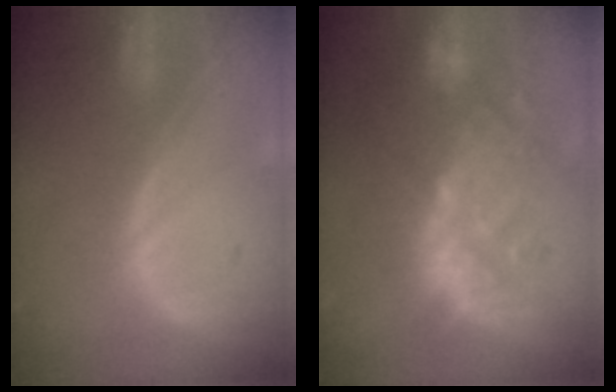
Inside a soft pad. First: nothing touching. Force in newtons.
{"total": 10.8, "press": 10.0, "slide": 4.2}